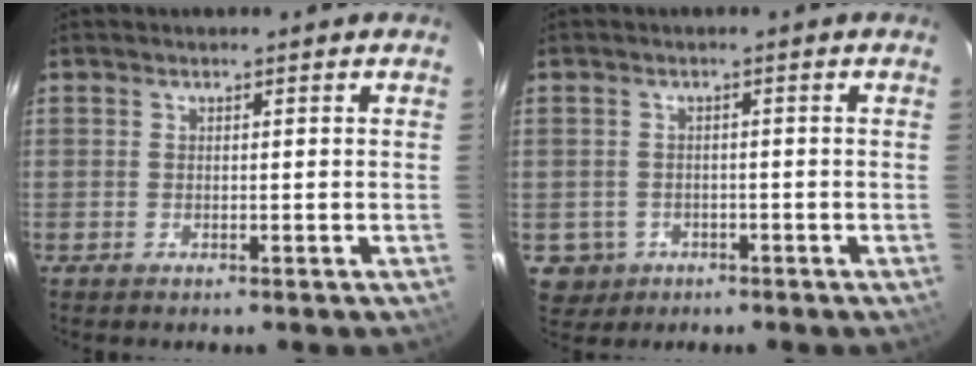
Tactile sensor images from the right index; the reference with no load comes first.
{"total": 4.8, "force": [-1.4, 4.5, 0.6], "torque": [-0.021, 0.012, -0.012]}